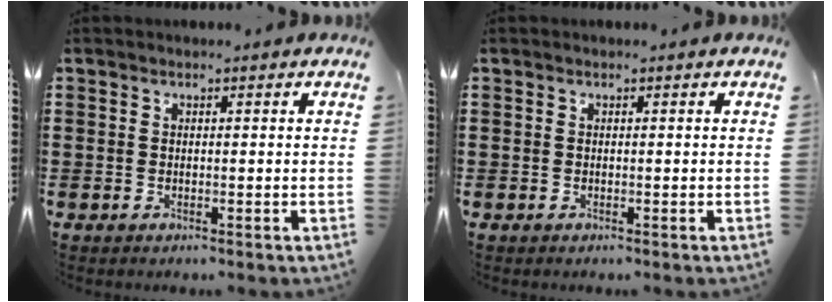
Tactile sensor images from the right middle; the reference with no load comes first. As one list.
[{"total": 0.0}]